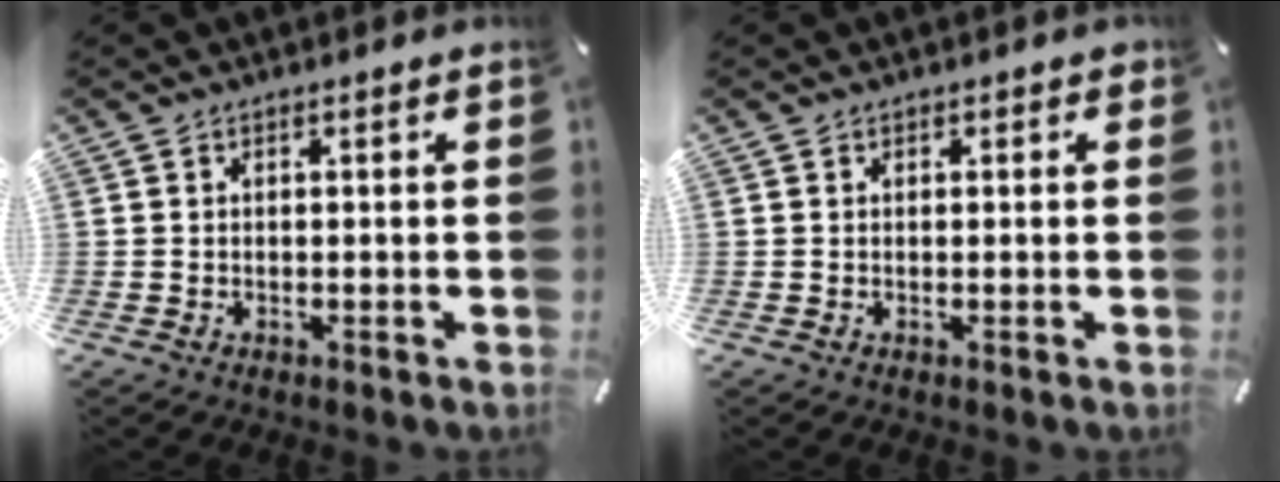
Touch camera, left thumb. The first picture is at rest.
{"total": 0.6, "force": [0.3, 0.5, 0.1], "torque": [0.007, 0.000, 0.003]}